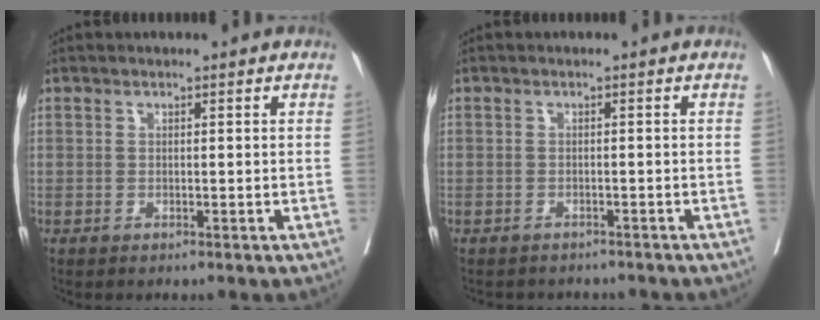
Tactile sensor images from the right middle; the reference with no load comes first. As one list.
[{"total": 4.7, "force": [-4.5, 1.0, 0.8], "torque": [-0.005, 0.001, -0.051]}]